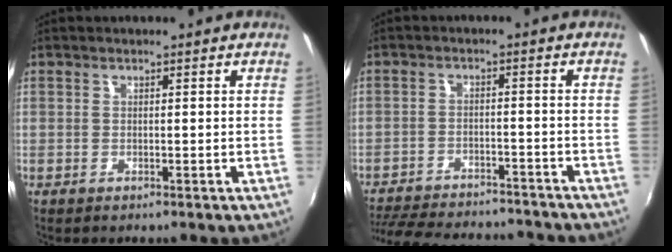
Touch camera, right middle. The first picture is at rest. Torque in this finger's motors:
{"motor_torque": [0.93, -1.21, 0.25, 0.06]}